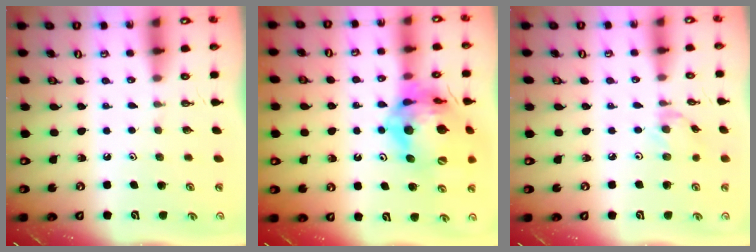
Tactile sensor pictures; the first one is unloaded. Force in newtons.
{"total": 20.7, "press": 20.5, "slide": 2.6}
{"total": 3.0, "press": 3.0, "slide": 0.5}